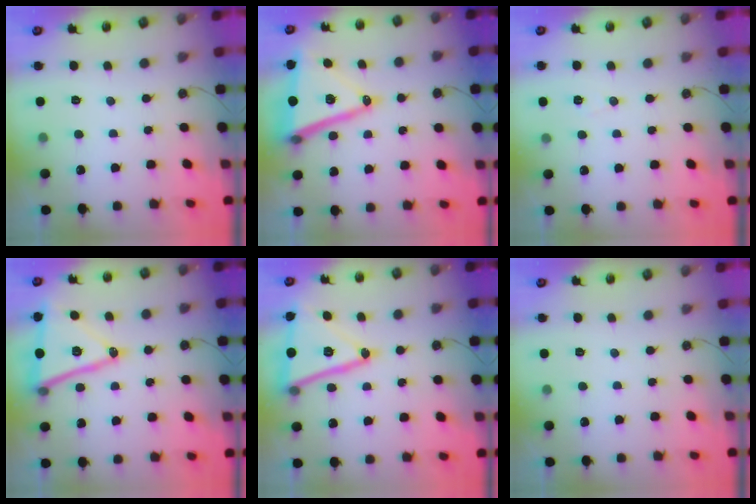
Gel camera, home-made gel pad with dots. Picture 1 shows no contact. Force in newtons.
{"total": 18.6, "press": 18.2, "slide": 3.7}
{"total": 6.2, "press": 4.2, "slide": 4.5}
{"total": 16.5, "press": 16.0, "slide": 4.1}
{"total": 19.4, "press": 19.1, "slide": 3.4}
{"total": 0.0}